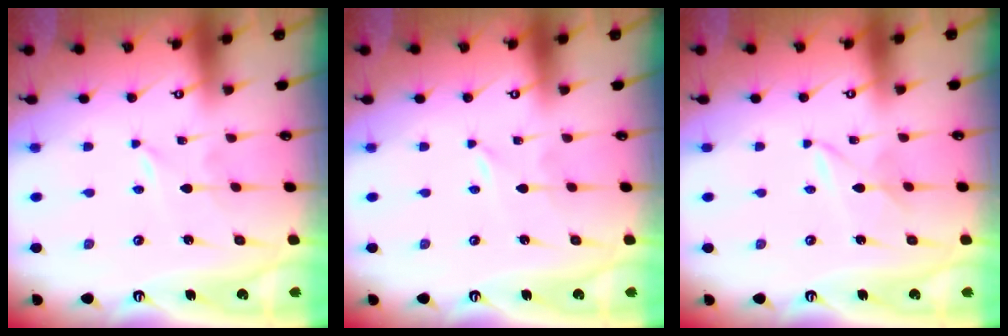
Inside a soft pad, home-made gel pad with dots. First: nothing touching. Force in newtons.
{"total": 0.0}
{"total": 3.0, "press": 3.0, "slide": 0.1}